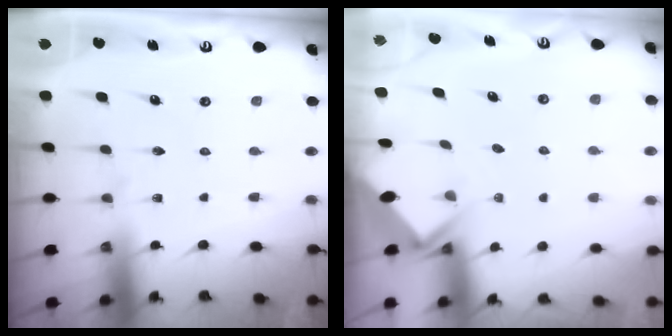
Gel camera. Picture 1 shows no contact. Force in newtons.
{"total": 2.7, "press": 2.7, "slide": 0.2}